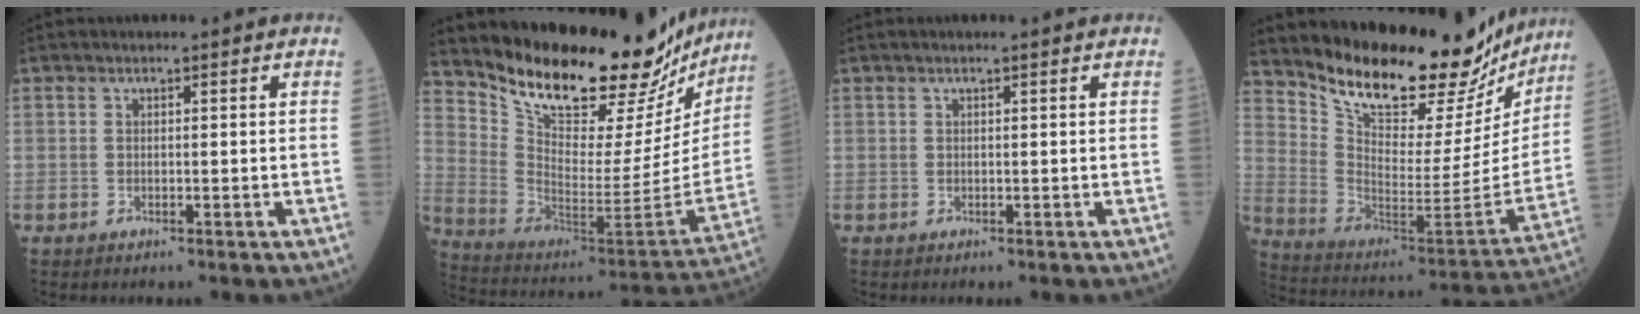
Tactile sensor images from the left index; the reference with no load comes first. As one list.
[{"total": 27.5, "force": [24.1, 7.5, 10.8], "torque": [-0.171, -0.078, 0.337]}, {"total": 0.5, "force": [0.4, -0.1, 0.4], "torque": [-0.009, 0.003, 0.007]}, {"total": 24.8, "force": [21.9, 7.4, 9.0], "torque": [-0.140, -0.059, 0.312]}]